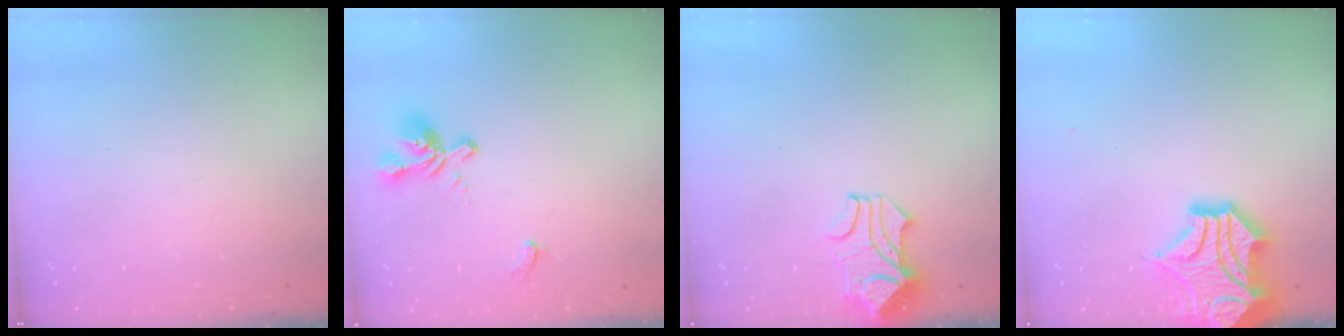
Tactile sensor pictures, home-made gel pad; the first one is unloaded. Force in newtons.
{"total": 1.4, "press": 0.8, "slide": 1.2}
{"total": 1.8, "press": 1.4, "slide": 1.0}
{"total": 9.0, "press": 8.7, "slide": 2.2}